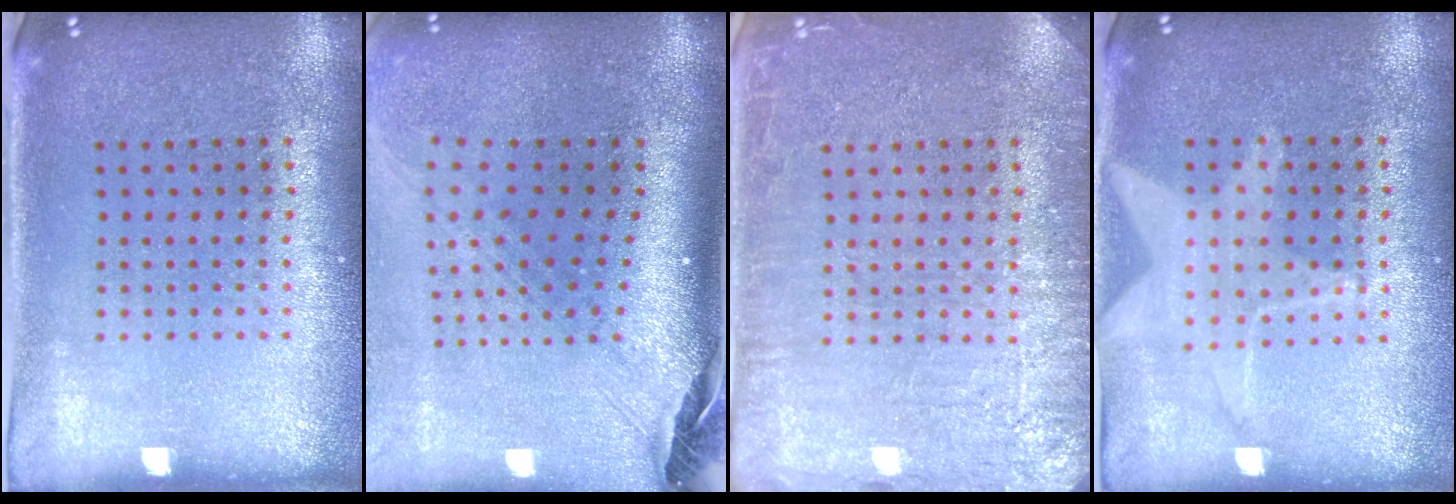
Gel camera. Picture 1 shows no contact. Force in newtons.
{"total": 2.9, "press": 2.2, "slide": 2.0}
{"total": 4.7, "press": 4.7, "slide": 0.7}
{"total": 1.4, "press": 1.4, "slide": 0.4}